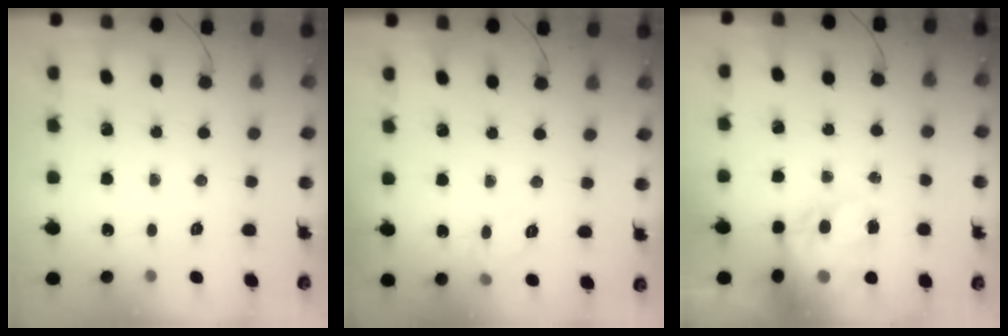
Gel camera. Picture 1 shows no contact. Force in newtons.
{"total": 7.3, "press": 7.2, "slide": 1.0}
{"total": 13.4, "press": 13.0, "slide": 3.3}